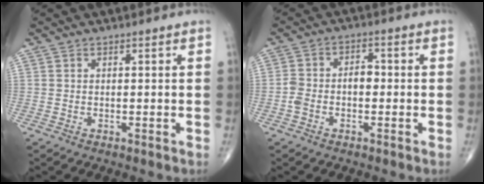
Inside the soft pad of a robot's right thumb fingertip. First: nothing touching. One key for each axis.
{"total": 4.9, "fx": -1.1, "fy": 3.2, "fz": 3.5, "tx": -0.061, "ty": 0.029, "tz": -0.021}